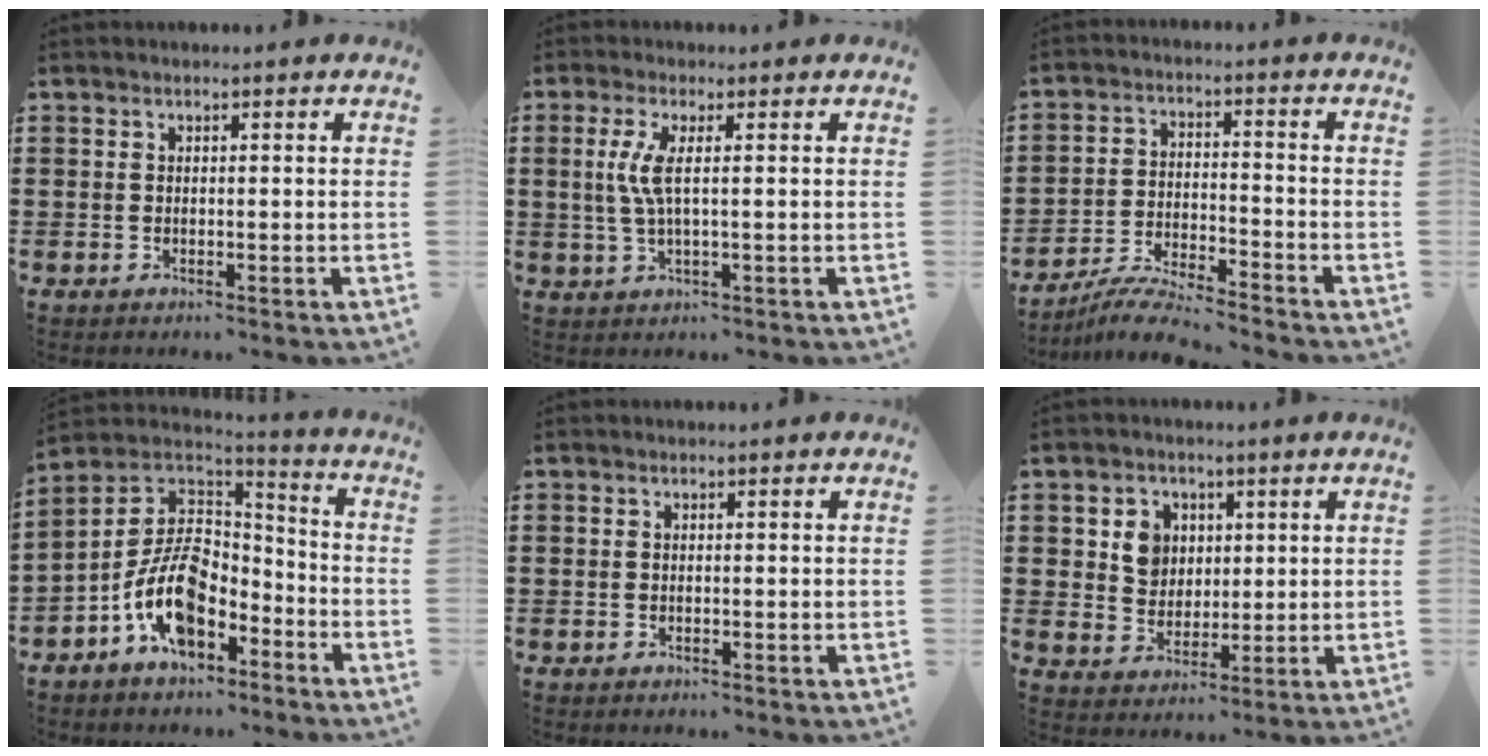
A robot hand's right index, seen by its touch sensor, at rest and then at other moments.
{"total": 4.2, "force": [0.5, 0.4, 4.2], "torque": [-0.102, -0.014, 0.000]}
{"total": 5.8, "force": [-5.6, -0.2, 1.5], "torque": [-0.038, -0.006, -0.110]}
{"total": 12.1, "force": [-5.4, 6.8, 8.4], "torque": [-0.194, 0.009, -0.110]}
{"total": 0.0}
{"total": 5.3, "force": [1.5, 4.7, 1.8], "torque": [-0.049, 0.014, 0.025]}